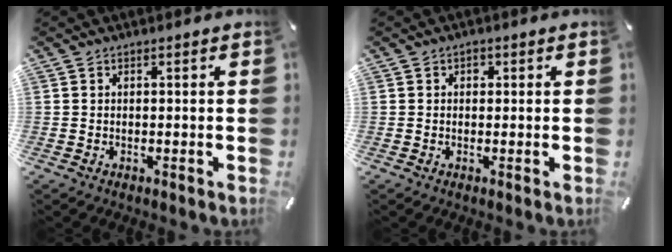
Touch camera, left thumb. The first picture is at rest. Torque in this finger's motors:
{"motor_torque": [0.14, 0.17, 0.06, -0.38, 0.10]}